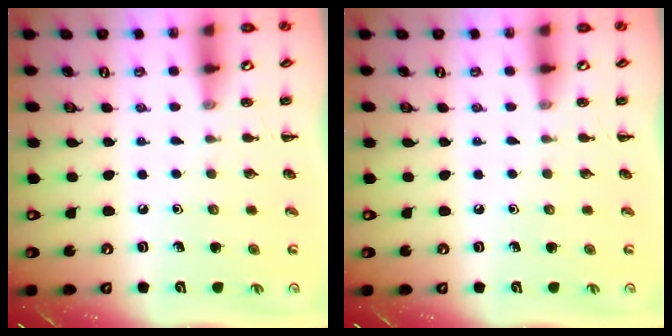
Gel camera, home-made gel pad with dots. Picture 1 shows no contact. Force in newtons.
{"total": 0.0}